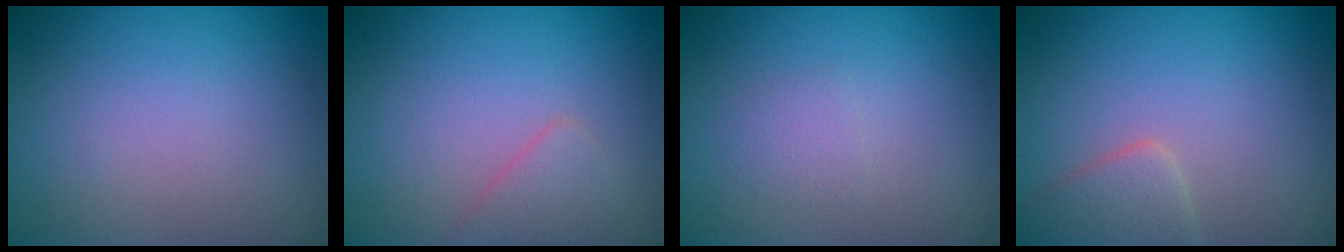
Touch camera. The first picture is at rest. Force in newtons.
{"total": 1.6, "press": 1.6, "slide": 0.1}
{"total": 1.1, "press": 1.0, "slide": 0.1}
{"total": 2.4, "press": 2.4, "slide": 0.1}